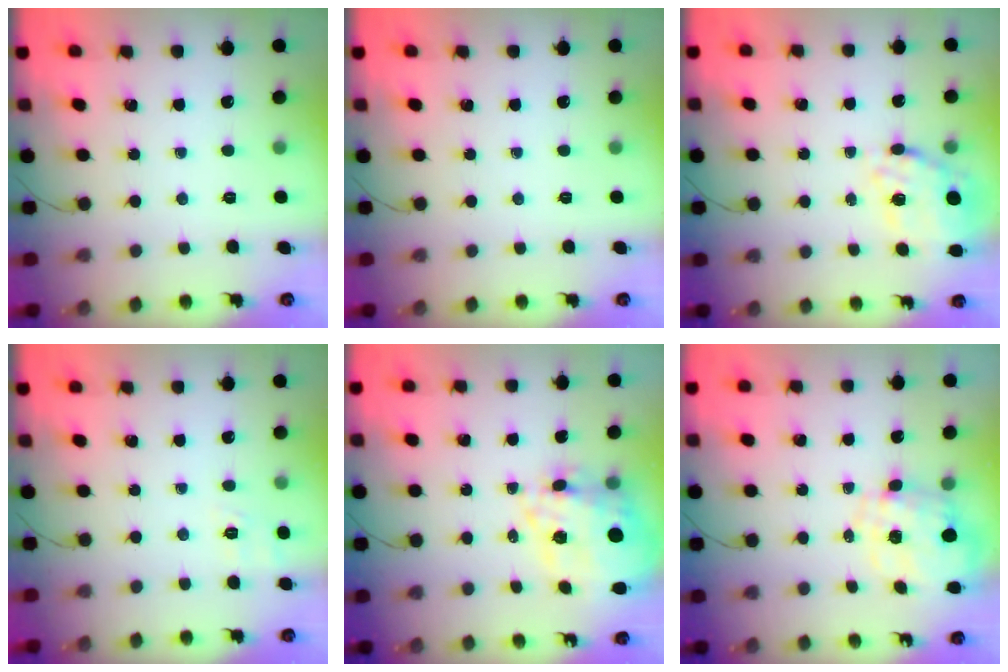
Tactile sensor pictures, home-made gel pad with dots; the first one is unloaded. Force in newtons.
{"total": 0.0}
{"total": 17.5, "press": 17.2, "slide": 3.4}
{"total": 2.0, "press": 1.1, "slide": 1.7}
{"total": 12.2, "press": 11.6, "slide": 3.7}
{"total": 2.9, "press": 2.7, "slide": 1.1}